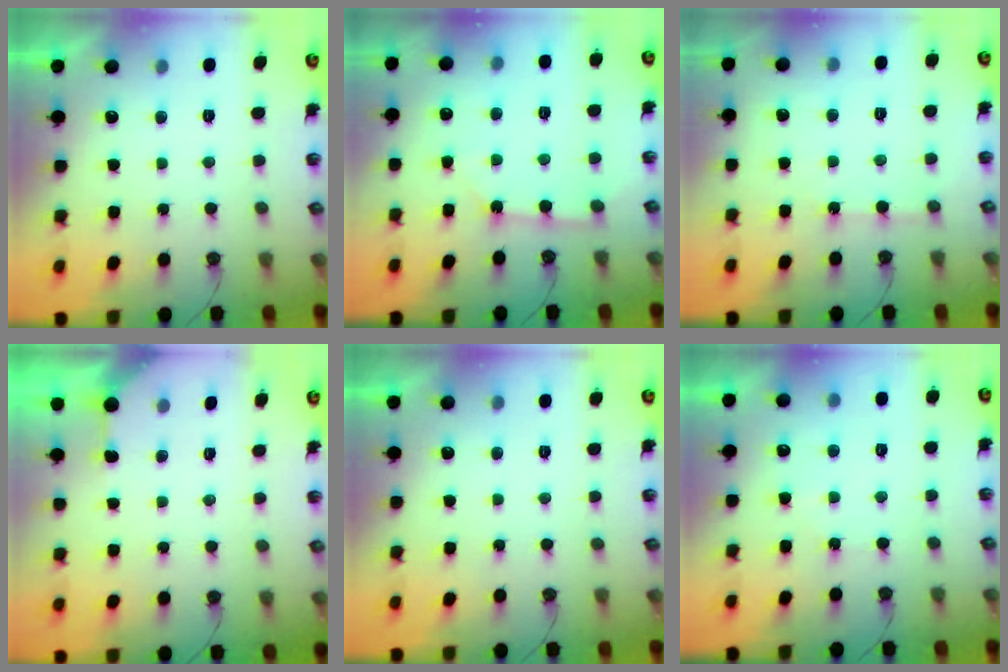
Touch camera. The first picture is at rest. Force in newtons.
{"total": 2.4, "press": 2.4, "slide": 0.3}
{"total": 5.5, "press": 5.5, "slide": 0.6}
{"total": 2.7, "press": 2.7, "slide": 0.3}
{"total": 0.0}
{"total": 5.7, "press": 5.7, "slide": 0.6}